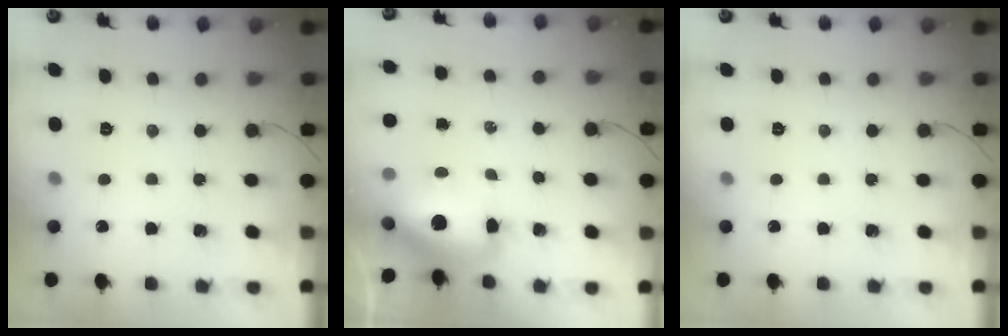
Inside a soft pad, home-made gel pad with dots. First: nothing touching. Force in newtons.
{"total": 13.1, "press": 12.7, "slide": 3.3}
{"total": 0.0}